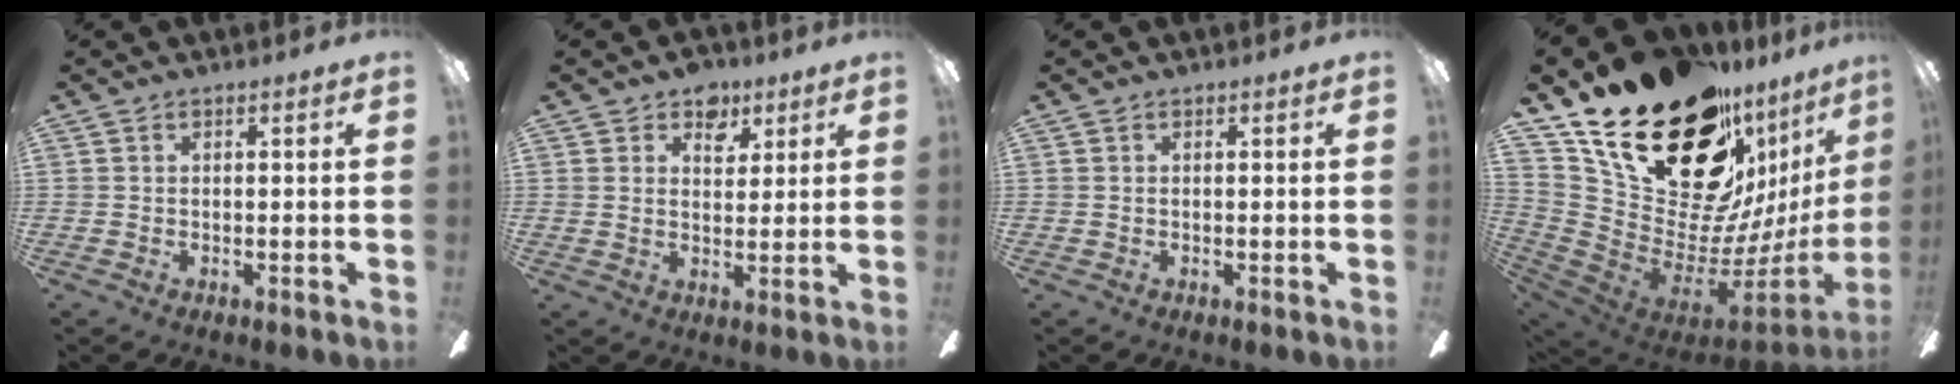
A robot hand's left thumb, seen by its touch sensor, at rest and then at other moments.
{"total": 6.2, "force": [4.2, 4.0, 2.2], "torque": [-0.017, -0.013, 0.071]}
{"total": 0.0}
{"total": 33.2, "force": [19.6, 17.9, 20.1], "torque": [-0.319, -0.127, 0.394]}